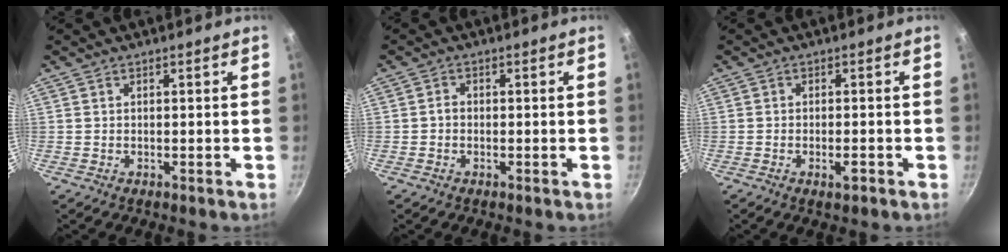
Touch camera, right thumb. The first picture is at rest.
{"total": 1.3, "force": [-0.4, 1.1, 0.6], "torque": [-0.008, 0.007, -0.009]}
{"total": 2.4, "force": [-1.1, 0.9, 1.9], "torque": [-0.028, 0.006, -0.020]}